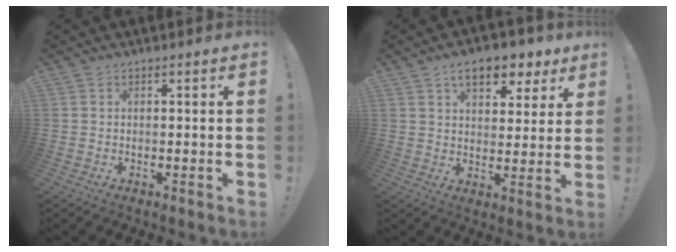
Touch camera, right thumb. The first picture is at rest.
{"total": 10.8, "force": [6.3, 5.7, 6.6], "torque": [-0.082, -0.033, 0.109]}